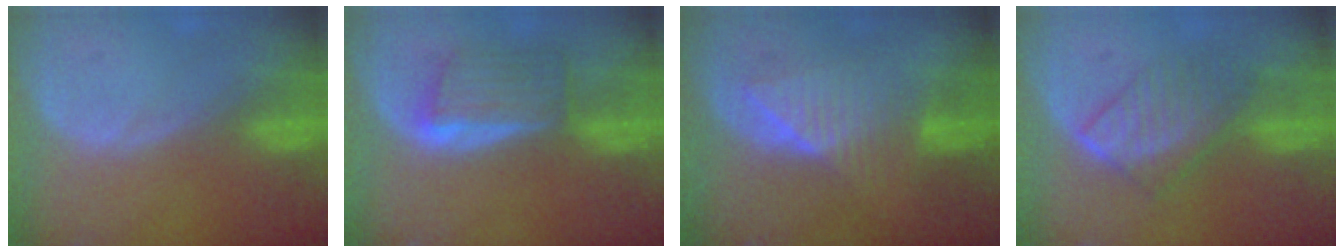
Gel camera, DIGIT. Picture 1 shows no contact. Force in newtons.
{"total": 5.7, "press": 5.6, "slide": 1.1}
{"total": 6.5, "press": 6.4, "slide": 0.9}
{"total": 6.6, "press": 6.4, "slide": 1.8}